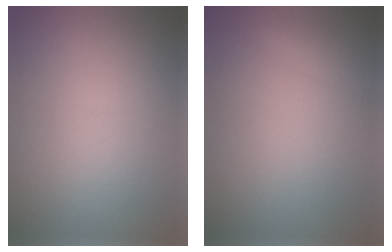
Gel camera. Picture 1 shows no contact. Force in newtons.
{"total": 1.2, "press": 1.2, "slide": 0.0}